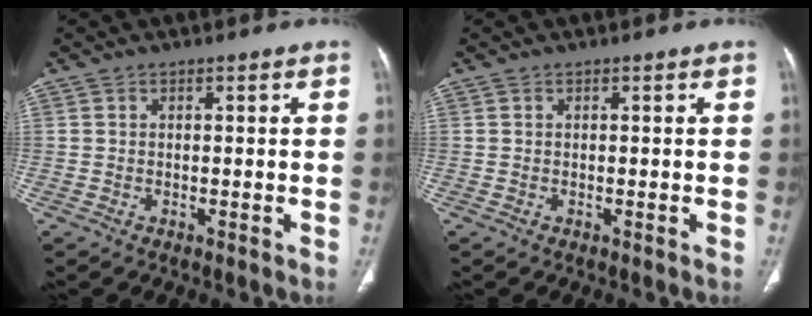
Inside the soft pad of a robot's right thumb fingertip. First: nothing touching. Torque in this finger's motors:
{"motor_torque": [2.34, 2.00, 0.18, -0.02, 0.01]}